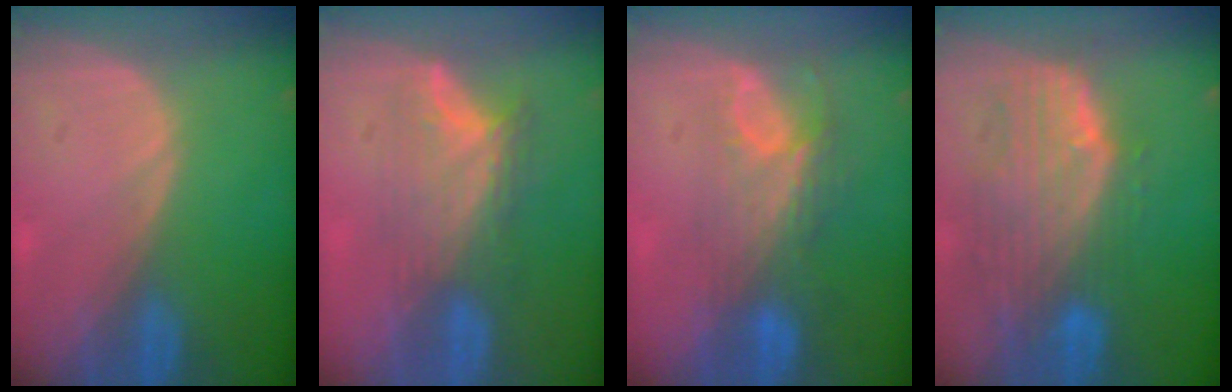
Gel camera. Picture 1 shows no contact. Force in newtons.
{"total": 7.8, "press": 6.8, "slide": 3.7}
{"total": 7.8, "press": 6.9, "slide": 3.8}
{"total": 10.6, "press": 9.0, "slide": 5.5}